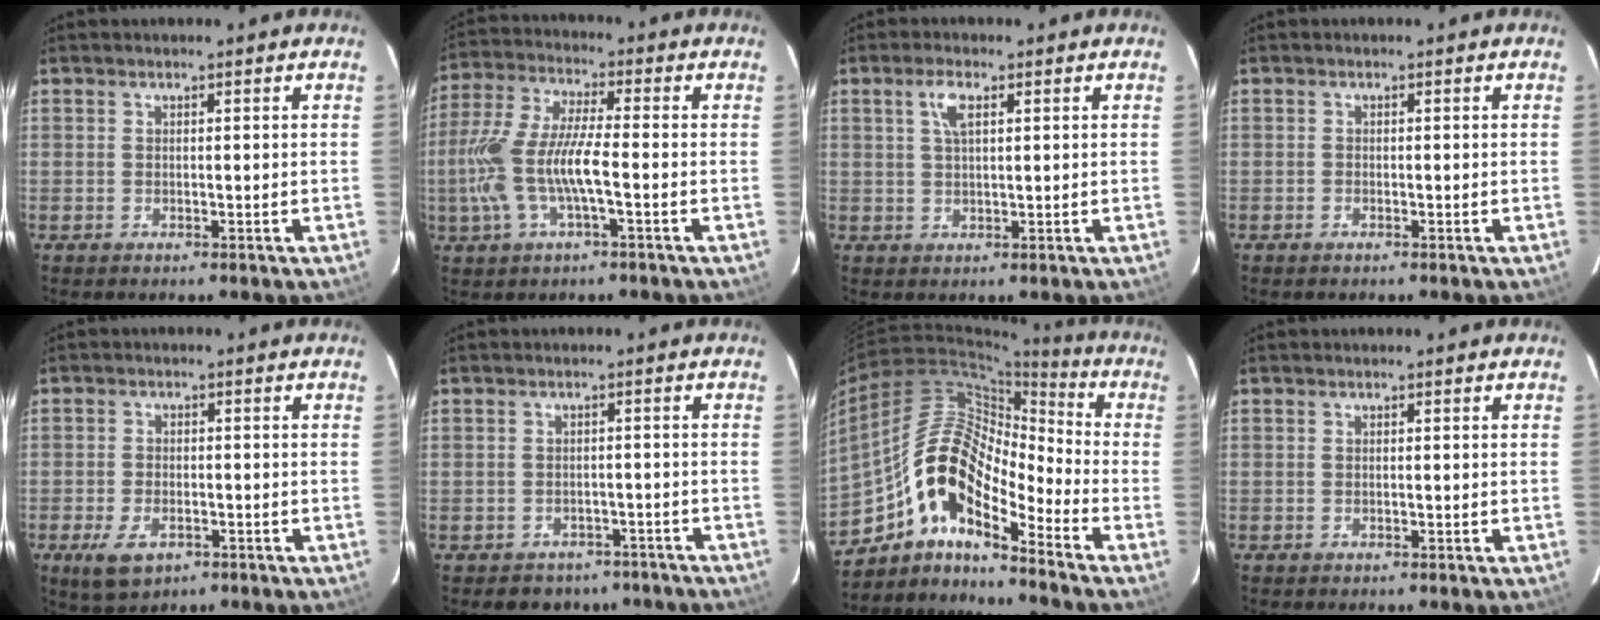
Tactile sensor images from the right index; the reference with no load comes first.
{"total": 12.5, "force": [-3.0, 3.0, 11.7], "torque": [-0.254, -0.001, -0.057]}
{"total": 3.5, "force": [1.4, 1.3, 3.0], "torque": [-0.059, 0.007, 0.027]}
{"total": 0.5, "force": [-0.5, 0.3, 0.1], "torque": [-0.003, 0.001, -0.010]}
{"total": 6.2, "force": [-3.1, 3.5, 4.1], "torque": [-0.099, -0.013, -0.051]}
{"total": 7.3, "force": [-5.4, 4.8, 1.2], "torque": [-0.021, 0.030, -0.060]}
{"total": 14.9, "force": [-9.1, 5.0, 10.6], "torque": [-0.181, 0.011, -0.187]}
{"total": 0.0}